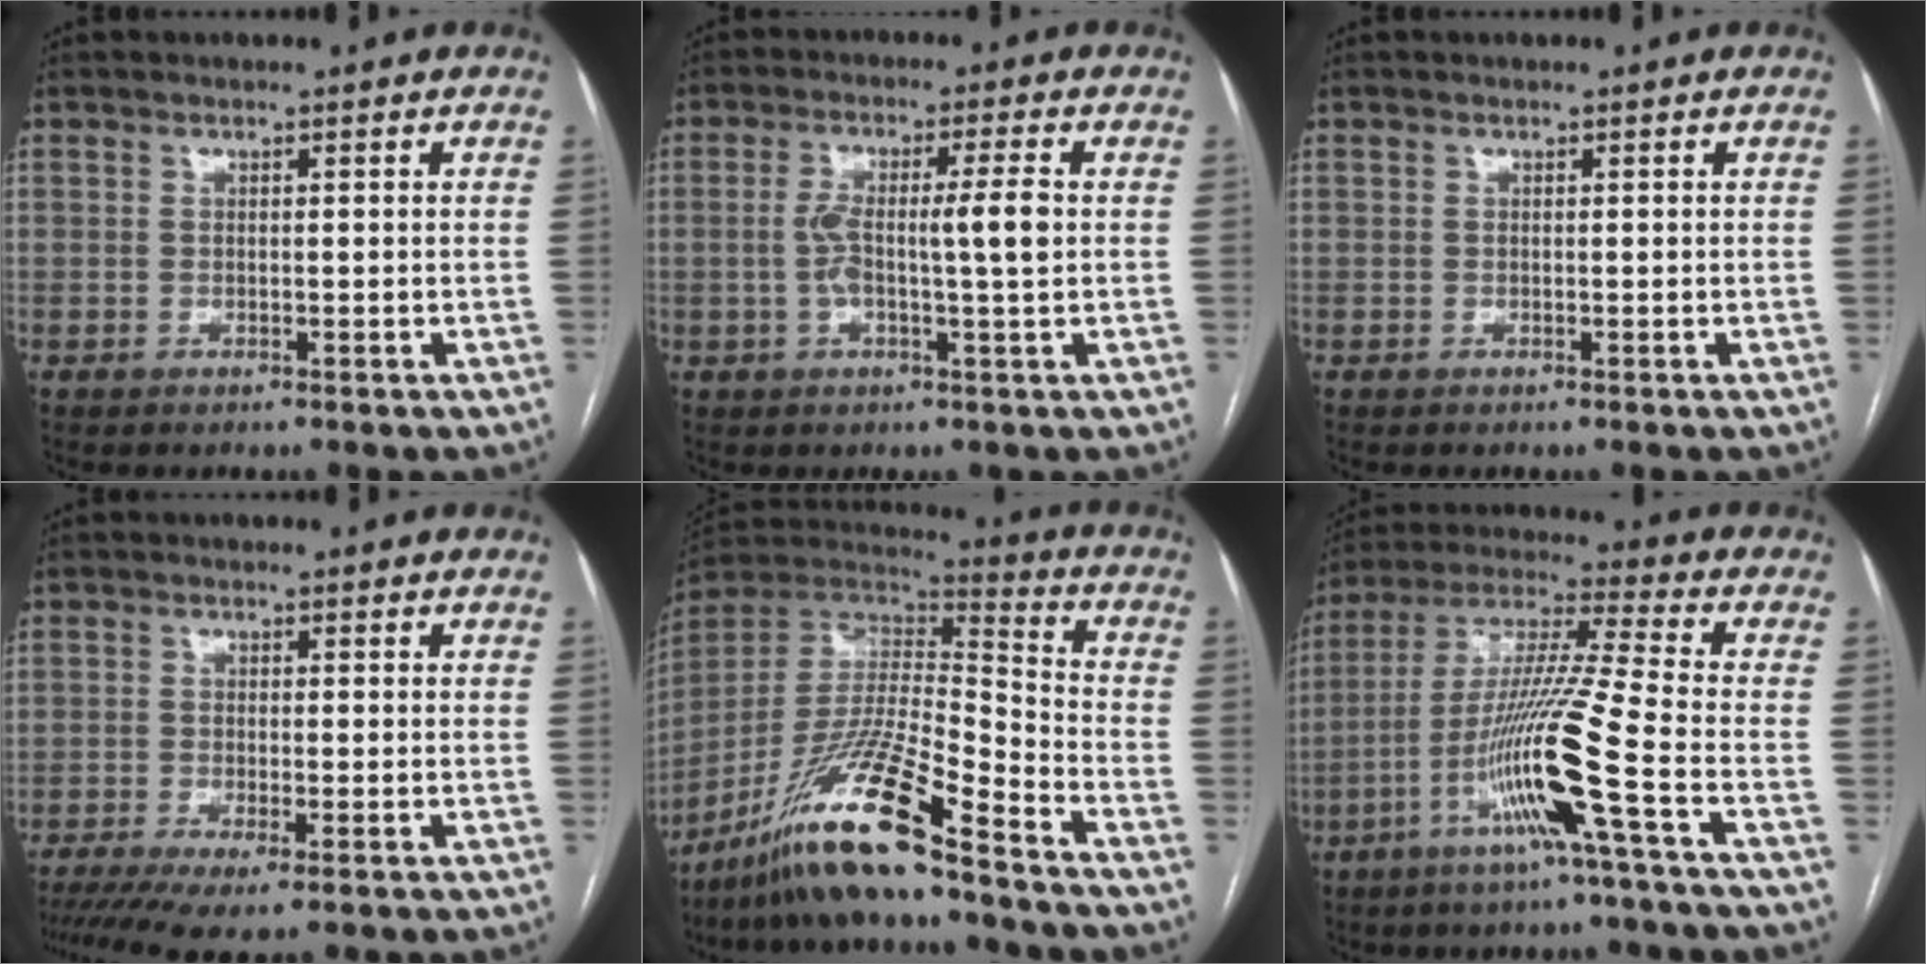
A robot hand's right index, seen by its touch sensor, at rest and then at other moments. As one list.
[{"total": 7.0, "force": [0.0, 0.3, 7.0], "torque": [-0.131, 0.012, -0.001]}, {"total": 0.0}, {"total": 7.1, "force": [-5.0, 0.7, 5.0], "torque": [-0.081, -0.013, -0.083]}, {"total": 18.0, "force": [-13.0, 0.7, 12.5], "torque": [-0.254, -0.016, -0.242]}, {"total": 14.6, "force": [-5.9, -2.0, 13.2], "torque": [-0.260, -0.009, -0.117]}]